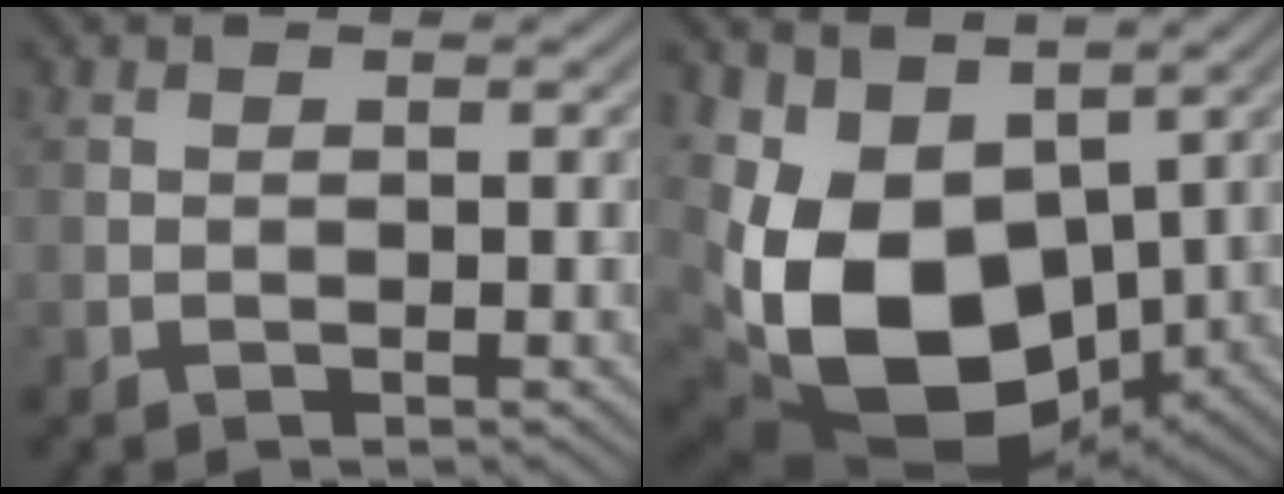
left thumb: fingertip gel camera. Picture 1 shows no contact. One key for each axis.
{"total": 14.2, "fx": -0.2, "fy": 9.6, "fz": 10.5, "tx": -0.236, "ty": -0.034, "tz": 0.003}